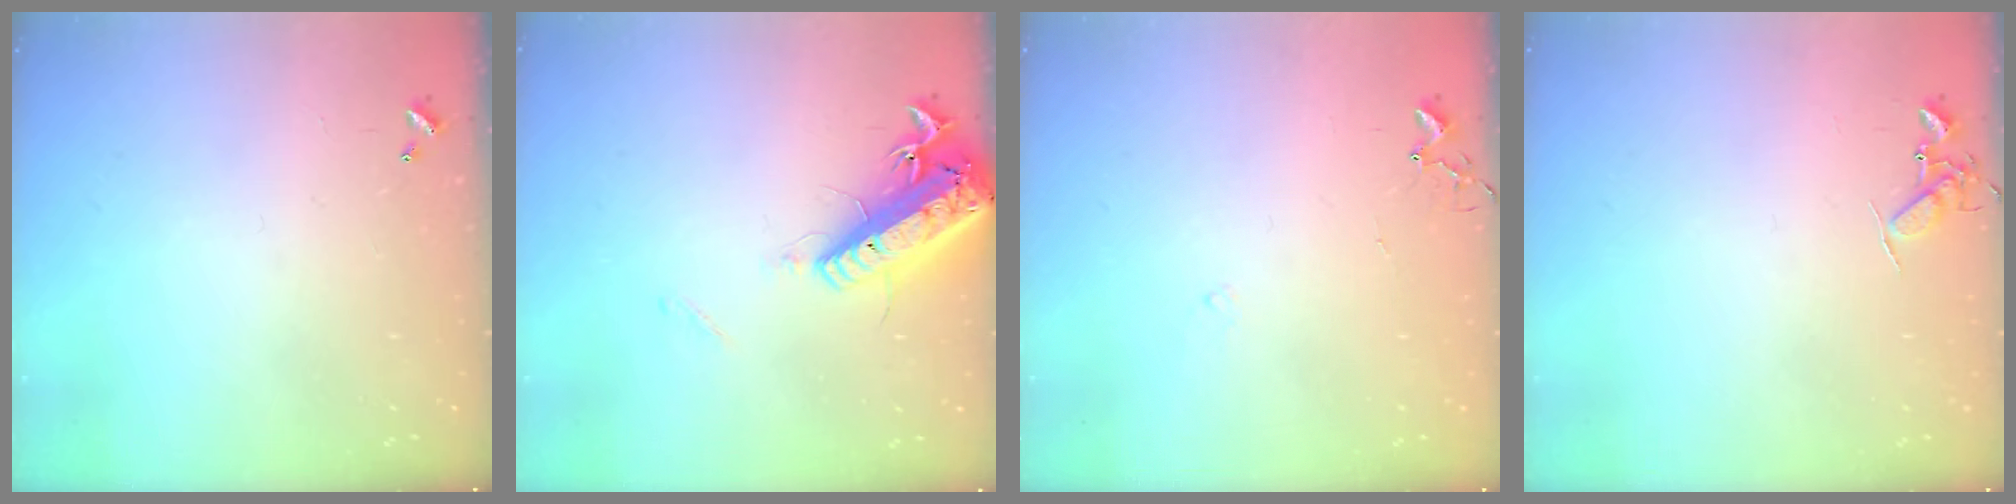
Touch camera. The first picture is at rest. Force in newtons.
{"total": 18.1, "press": 17.7, "slide": 3.9}
{"total": 6.5, "press": 6.5, "slide": 0.7}
{"total": 7.2, "press": 7.2, "slide": 0.9}